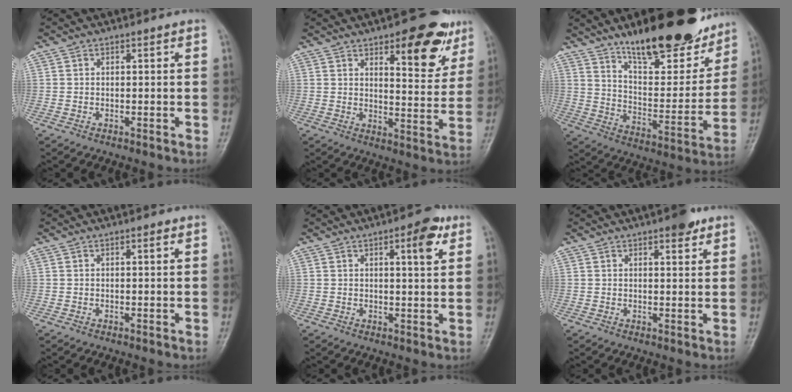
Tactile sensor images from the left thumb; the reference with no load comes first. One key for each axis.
{"total": 13.3, "fx": 7.4, "fy": 5.3, "fz": 9.7, "tx": -0.083, "ty": -0.038, "tz": 0.097}
{"total": 24.0, "fx": 17.2, "fy": 8.2, "fz": 14.6, "tx": -0.162, "ty": -0.085, "tz": 0.267}
{"total": 0.9, "fx": 0.4, "fy": 0.2, "fz": 0.7, "tx": -0.012, "ty": 0.000, "tz": 0.004}
{"total": 5.4, "fx": 2.6, "fy": 1.6, "fz": 4.5, "tx": -0.055, "ty": -0.008, "tz": 0.032}
{"total": 3.8, "fx": 2.5, "fy": 1.3, "fz": 2.6, "tx": -0.027, "ty": -0.011, "tz": 0.031}